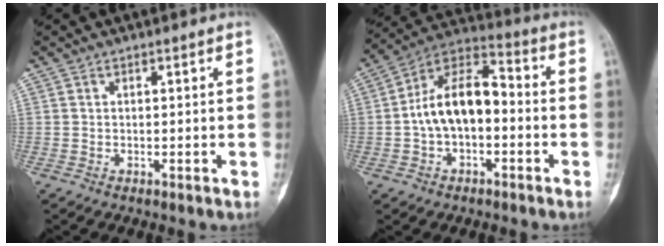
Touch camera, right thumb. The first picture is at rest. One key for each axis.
{"total": 13.5, "fx": -1.4, "fy": 7.8, "fz": 11.0, "tx": -0.183, "ty": 0.048, "tz": -0.034}